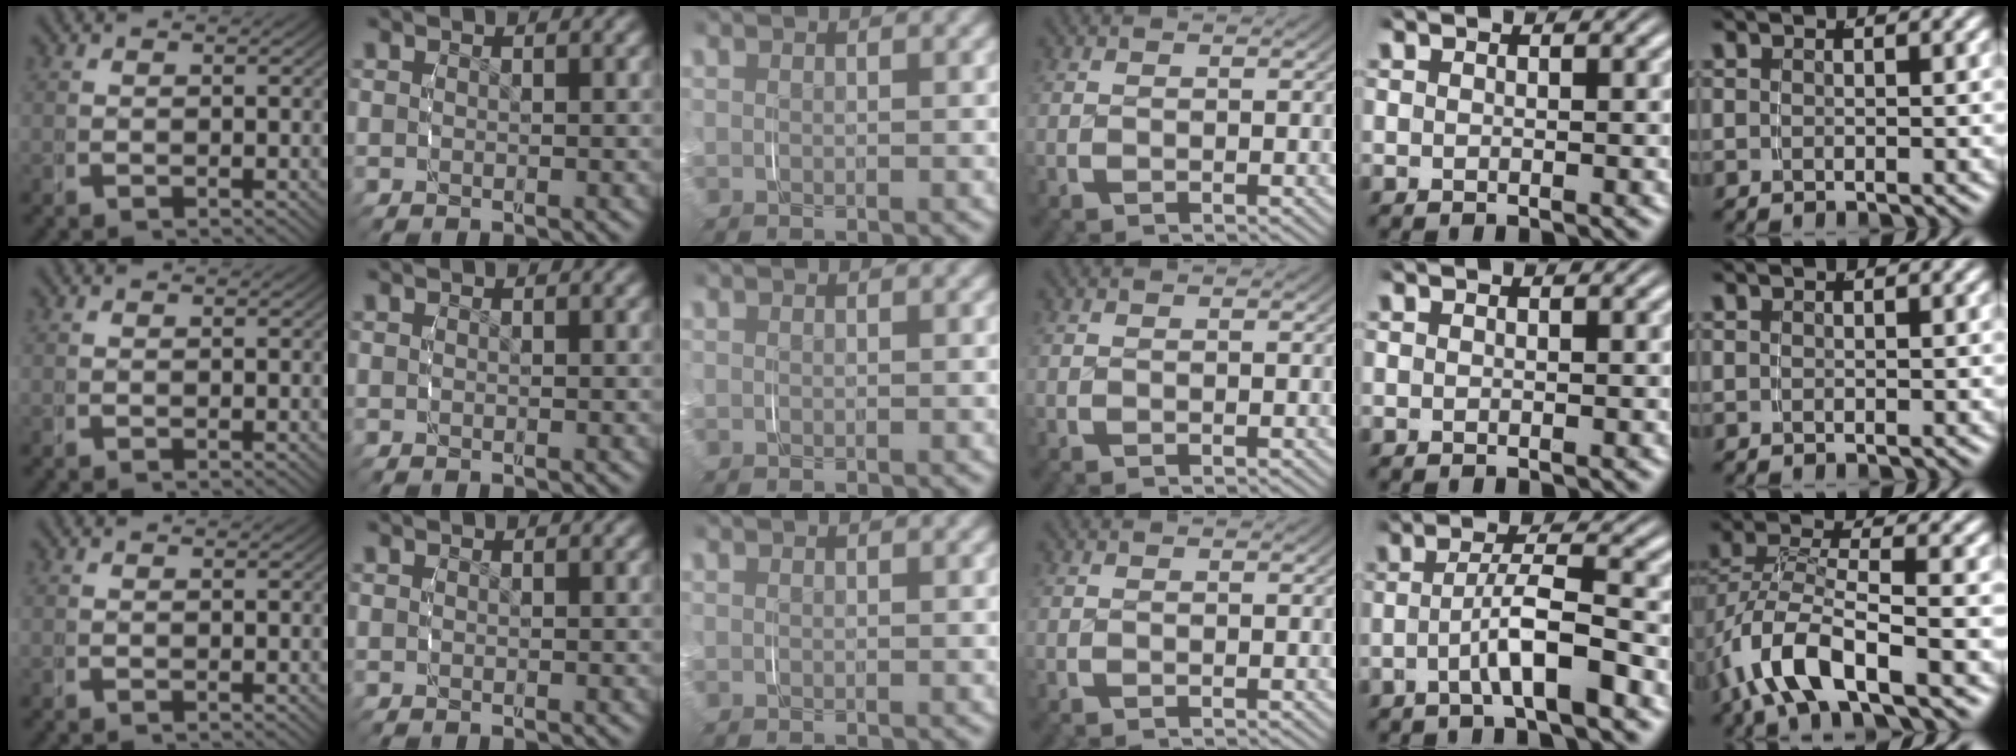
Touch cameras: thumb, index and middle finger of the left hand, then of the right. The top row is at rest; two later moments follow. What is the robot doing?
{"motion": "grasp_and_lifting", "object": "string"}